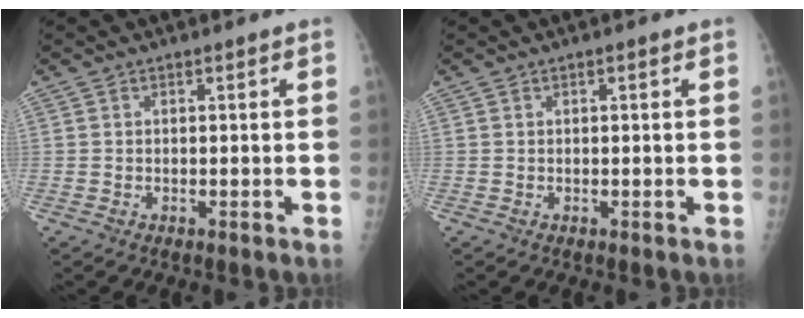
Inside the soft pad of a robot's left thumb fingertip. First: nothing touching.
{"total": 0.0}